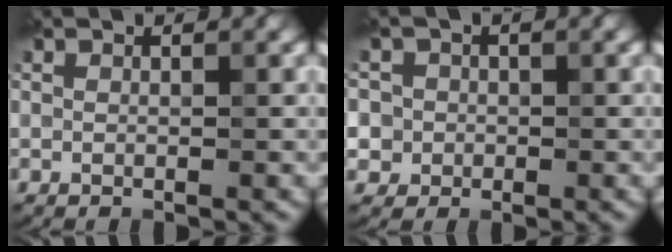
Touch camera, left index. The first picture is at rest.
{"total": 4.6, "force": [0.3, 4.5, 1.2], "torque": [-0.010, 0.025, -0.016]}